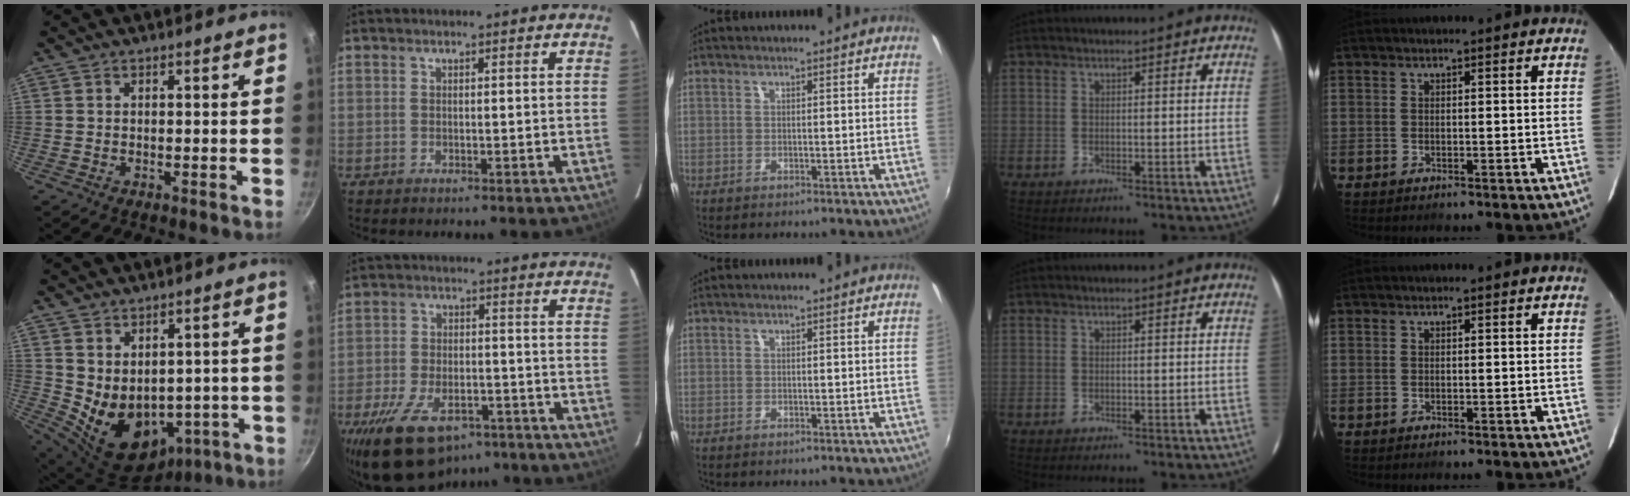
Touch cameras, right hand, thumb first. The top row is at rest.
{"thumb": {"total": 13.6, "force": [0.0, 10.1, 9.0], "torque": [-0.123, -0.017, 0.040]}, "index": {"total": 16.1, "force": [-10.9, 8.2, 8.6], "torque": [-0.189, -0.012, -0.174]}}